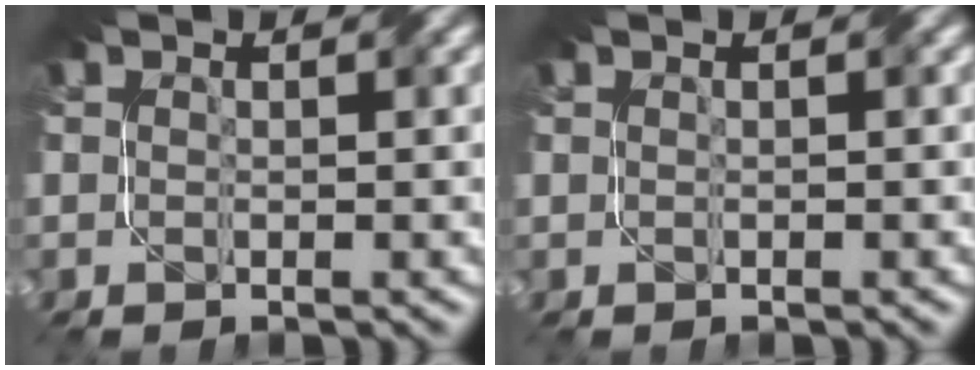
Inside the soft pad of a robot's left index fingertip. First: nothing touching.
{"total": 0.0}